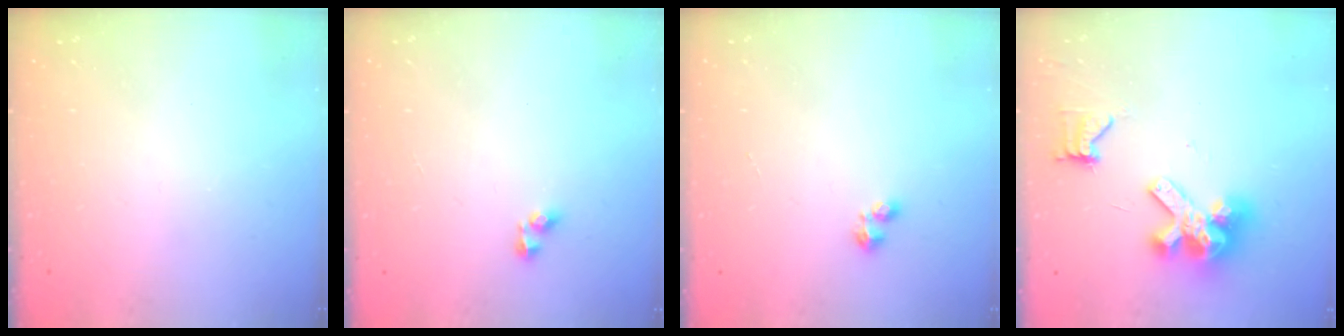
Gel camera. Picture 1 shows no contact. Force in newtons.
{"total": 3.5, "press": 3.5, "slide": 0.3}
{"total": 1.9, "press": 1.9, "slide": 0.2}
{"total": 11.4, "press": 11.2, "slide": 1.7}